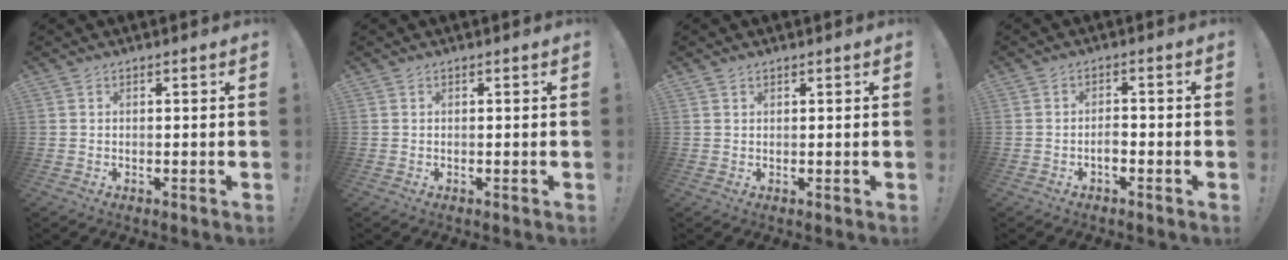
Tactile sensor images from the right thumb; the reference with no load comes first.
{"total": 0.0}
{"total": 0.8, "force": [0.7, 0.4, 0.1], "torque": [0.001, -0.002, 0.014]}
{"total": 2.9, "force": [-1.5, 1.2, 2.1], "torque": [-0.035, 0.004, -0.026]}